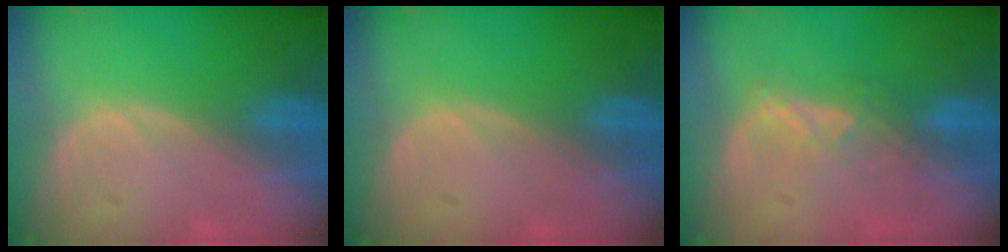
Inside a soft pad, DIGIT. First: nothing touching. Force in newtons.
{"total": 0.0}
{"total": 2.9, "press": 2.8, "slide": 0.7}